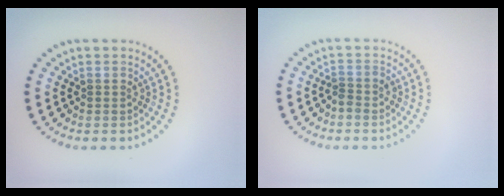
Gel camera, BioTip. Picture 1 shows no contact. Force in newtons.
{"total": 1.3, "press": 0.9, "slide": 0.9}